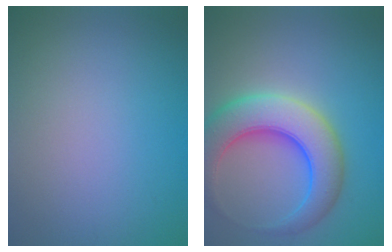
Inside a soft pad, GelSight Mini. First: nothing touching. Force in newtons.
{"total": 8.3, "press": 8.3, "slide": 0.3}